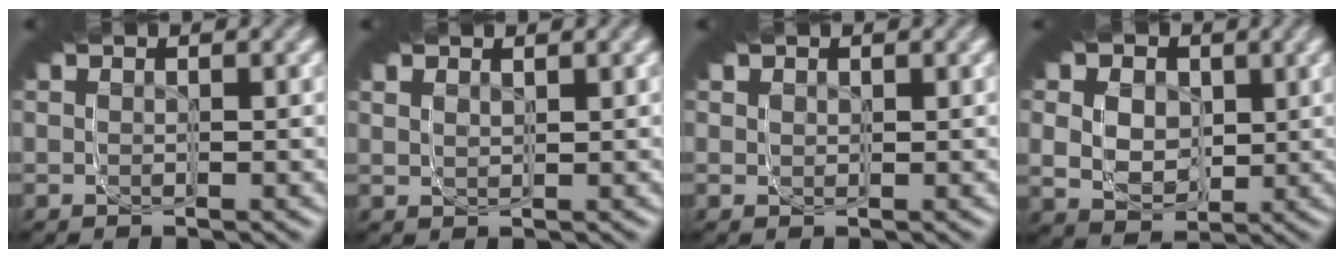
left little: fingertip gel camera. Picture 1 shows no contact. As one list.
[{"total": 1.6, "force": [0.8, 1.3, 0.6], "torque": [-0.023, 0.009, 0.008]}, {"total": 0.9, "force": [0.5, 0.7, -0.2], "torque": [-0.002, 0.000, 0.006]}, {"total": 8.6, "force": [2.3, 7.7, 3.2], "torque": [-0.054, 0.010, 0.013]}]